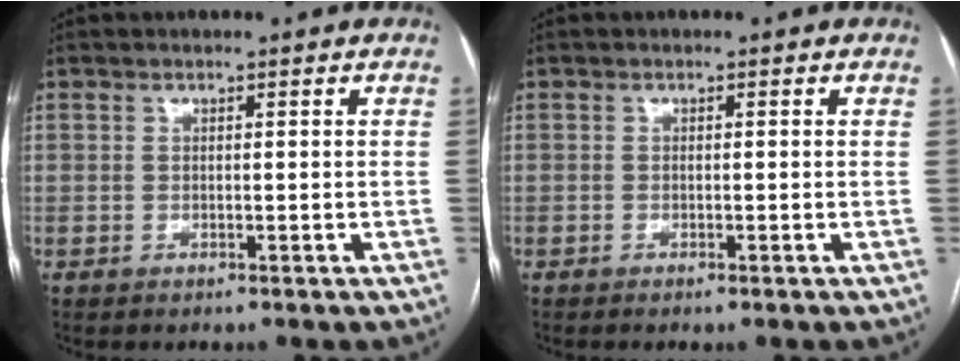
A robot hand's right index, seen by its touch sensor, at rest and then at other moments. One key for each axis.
{"total": 0.7, "fx": -0.4, "fy": -0.1, "fz": 0.6, "tx": -0.013, "ty": 0.000, "tz": -0.008}